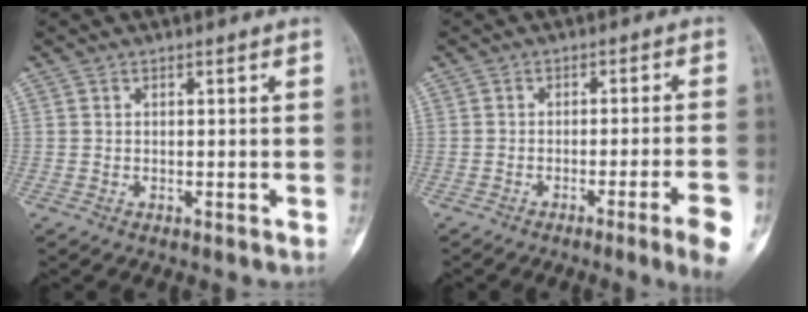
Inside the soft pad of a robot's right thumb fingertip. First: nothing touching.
{"total": 7.7, "force": [-3.8, -0.2, 6.7], "torque": [-0.091, 0.008, -0.052]}